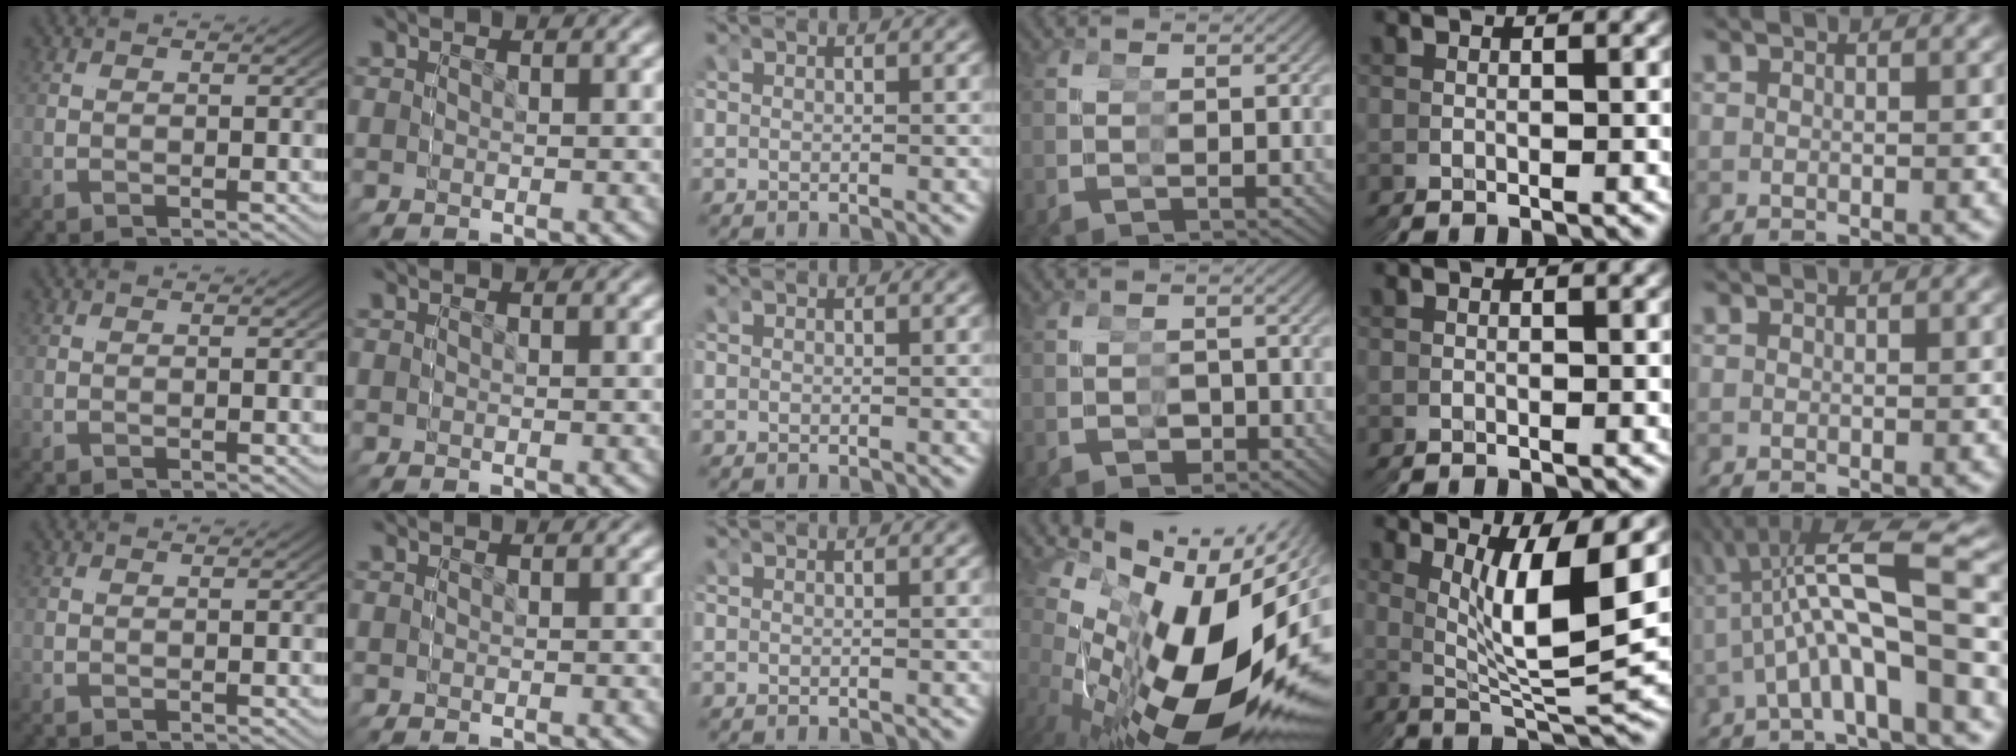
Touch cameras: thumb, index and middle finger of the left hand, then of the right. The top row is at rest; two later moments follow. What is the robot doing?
{"motion": "grasp_and_lifting", "object": "cubes"}